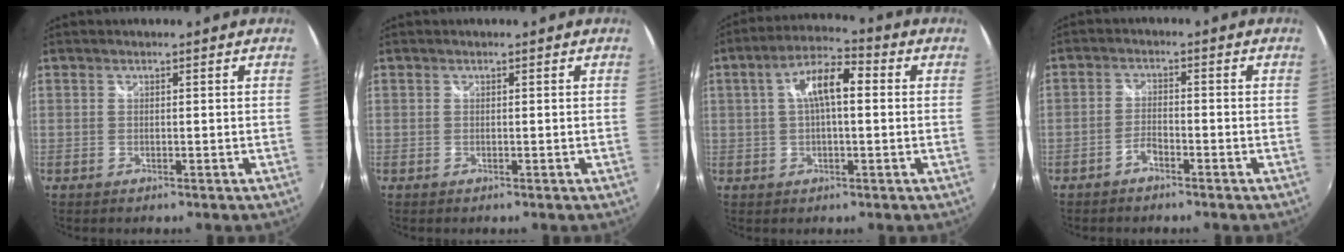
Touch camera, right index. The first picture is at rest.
{"total": 0.0}
{"total": 8.7, "force": [1.2, 3.2, 8.0], "torque": [-0.146, 0.022, 0.018]}
{"total": 2.7, "force": [-2.1, 0.8, 1.5], "torque": [-0.043, 0.007, -0.042]}